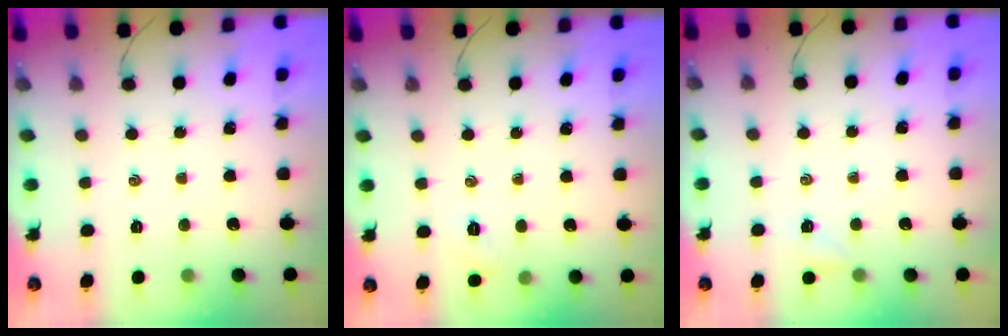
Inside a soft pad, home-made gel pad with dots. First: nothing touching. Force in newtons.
{"total": 4.6, "press": 4.4, "slide": 1.2}
{"total": 1.7, "press": 1.7, "slide": 0.5}